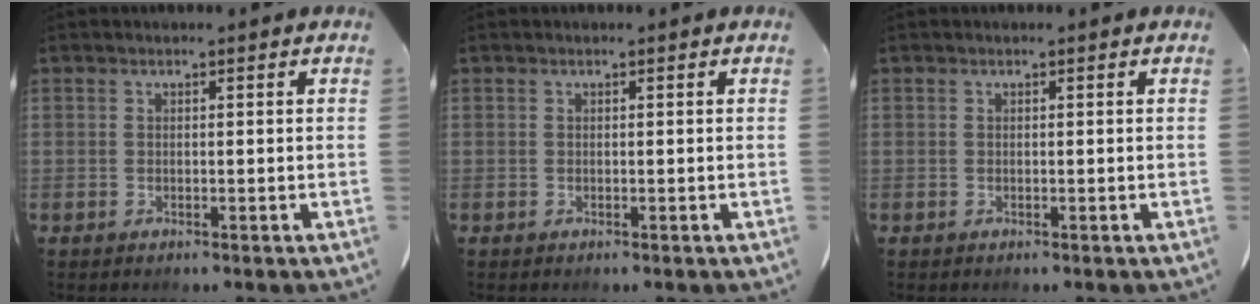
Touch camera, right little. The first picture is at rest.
{"total": 0.0}
{"total": 0.0}